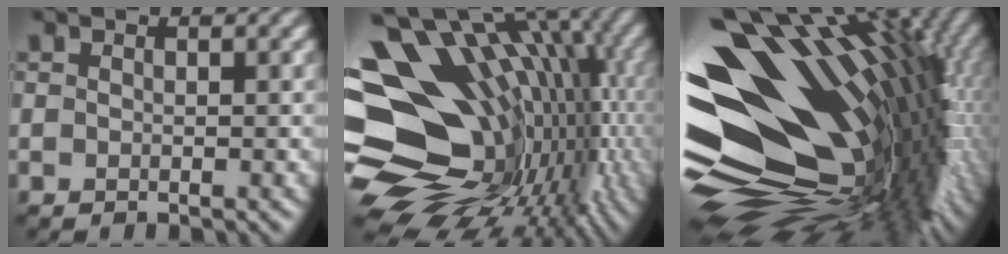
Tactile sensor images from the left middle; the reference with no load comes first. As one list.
[{"total": 18.9, "force": [0.5, 13.4, 13.3], "torque": [-0.226, 0.014, 0.018]}, {"total": 18.3, "force": [1.6, 10.3, 15.1], "torque": [-0.273, -0.004, 0.030]}]